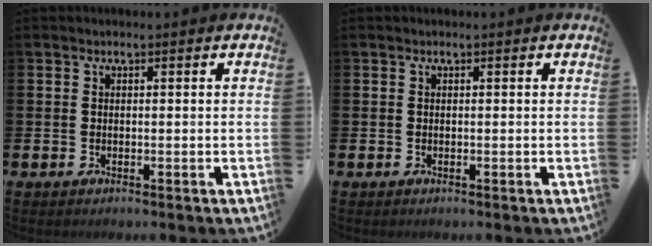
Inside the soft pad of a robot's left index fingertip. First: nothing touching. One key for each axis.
{"total": 0.0}